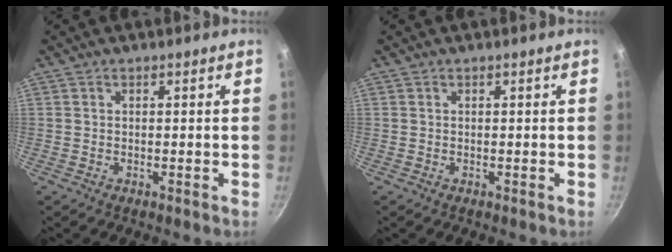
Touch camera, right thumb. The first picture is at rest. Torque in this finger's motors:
{"motor_torque": [-0.23, 0.05, 0.00, 0.00, 0.03]}